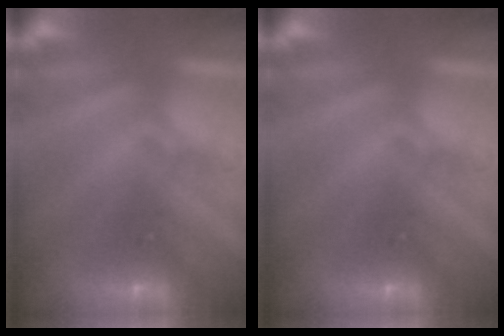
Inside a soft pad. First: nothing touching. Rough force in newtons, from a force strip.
{"total": 0.0}